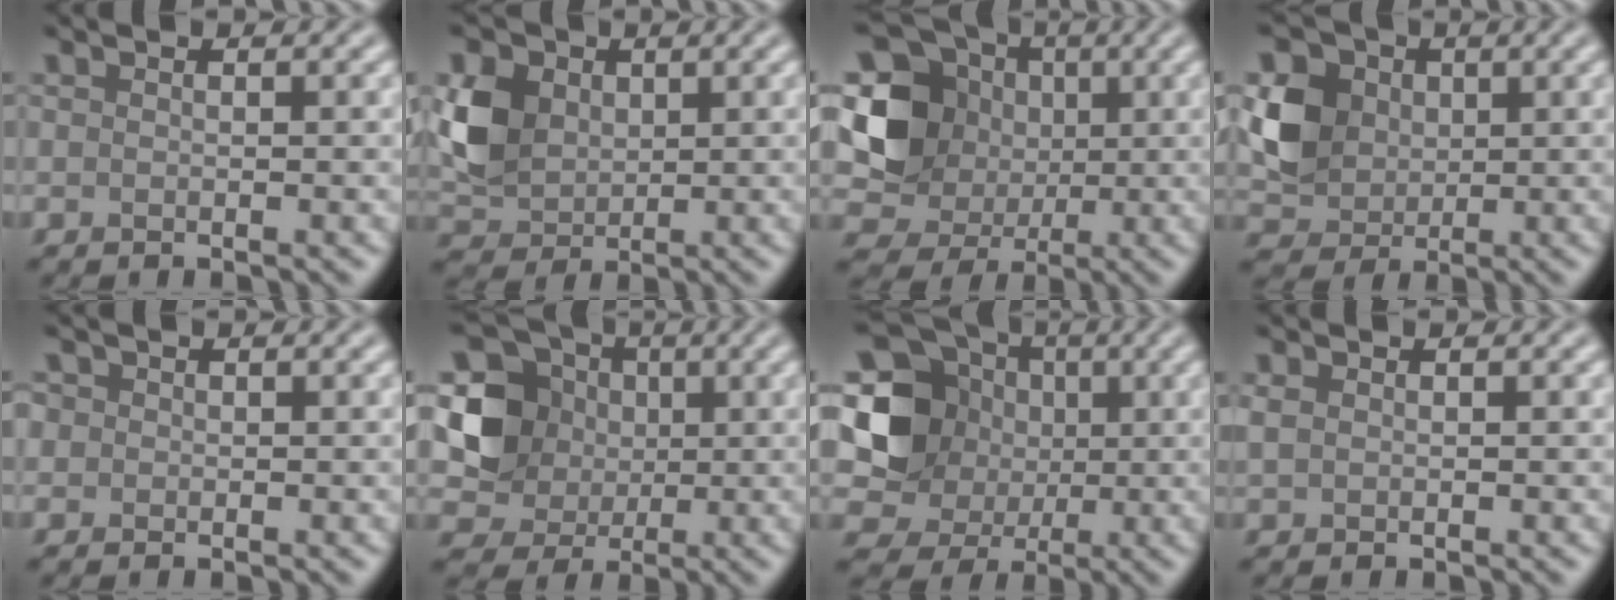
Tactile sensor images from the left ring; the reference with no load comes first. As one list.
[{"total": 5.3, "force": [1.2, 4.2, 2.9], "torque": [-0.069, 0.003, 0.022]}, {"total": 8.5, "force": [1.1, 7.6, 3.6], "torque": [-0.070, 0.000, 0.006]}, {"total": 5.2, "force": [0.9, 4.4, 2.5], "torque": [-0.056, 0.004, 0.015]}, {"total": 1.3, "force": [0.4, 1.2, 0.3], "torque": [0.000, 0.004, -0.005]}, {"total": 6.1, "force": [0.8, 5.5, 2.4], "torque": [-0.050, -0.001, 0.011]}, {"total": 10.9, "force": [1.3, 10.0, 4.2], "torque": [-0.107, 0.023, 0.001]}, {"total": 0.9, "force": [0.3, 0.7, 0.5], "torque": [-0.011, 0.000, 0.006]}]